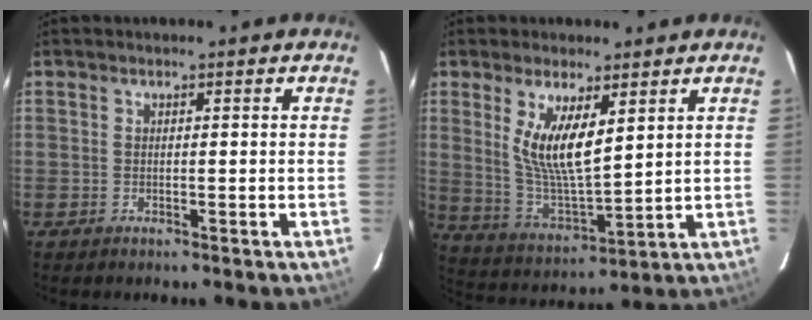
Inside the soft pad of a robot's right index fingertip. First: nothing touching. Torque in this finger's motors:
{"motor_torque": [0.01, 0.07, 0.09, 0.08]}